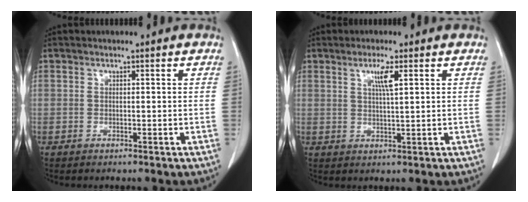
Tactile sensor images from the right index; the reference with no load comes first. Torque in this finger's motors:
{"motor_torque": [0.11, 0.10, 0.09, 0.06]}